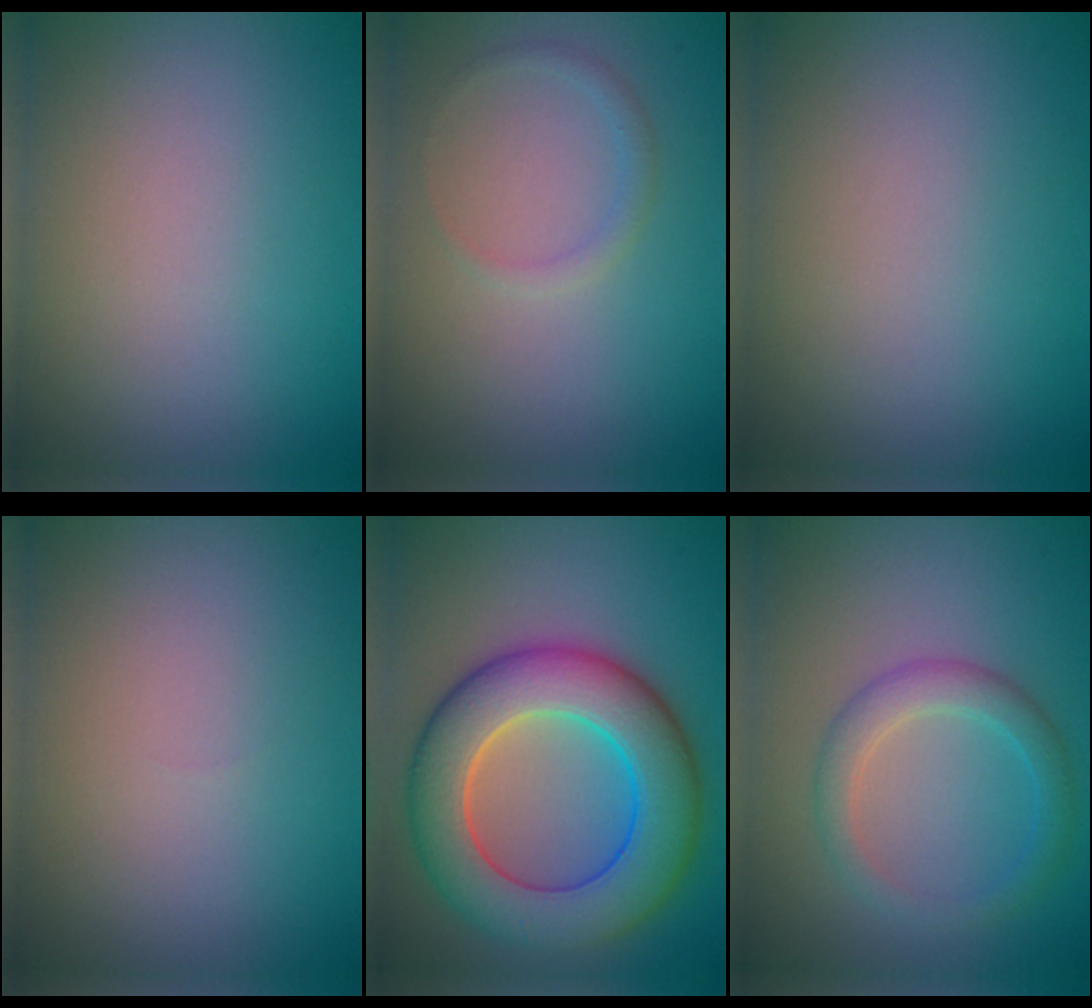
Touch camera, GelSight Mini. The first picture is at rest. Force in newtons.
{"total": 1.1, "press": 1.1, "slide": 0.1}
{"total": 0.0}
{"total": 0.0}
{"total": 10.5, "press": 10.5, "slide": 0.1}
{"total": 2.8, "press": 2.8, "slide": 0.2}